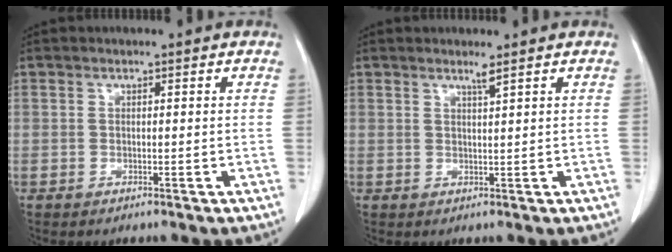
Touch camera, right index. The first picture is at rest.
{"total": 1.1, "force": [0.9, -0.2, 0.7], "torque": [-0.020, -0.006, 0.017]}